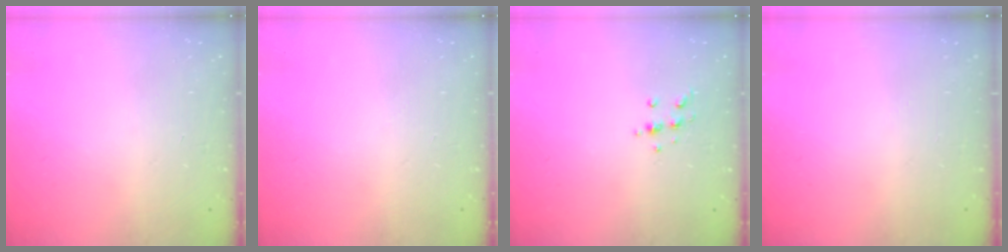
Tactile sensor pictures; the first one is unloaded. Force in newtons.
{"total": 0.0}
{"total": 5.4, "press": 5.1, "slide": 1.7}
{"total": 0.0}